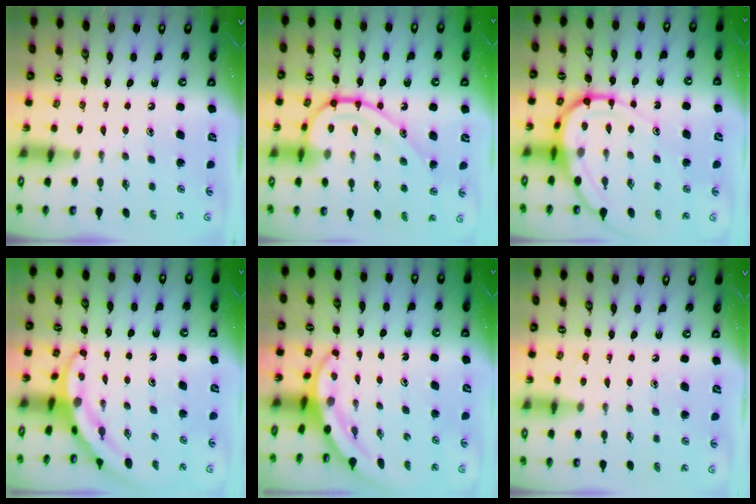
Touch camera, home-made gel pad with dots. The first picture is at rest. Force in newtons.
{"total": 16.3, "press": 16.3, "slide": 0.3}
{"total": 12.5, "press": 12.4, "slide": 1.3}
{"total": 3.3, "press": 3.3, "slide": 0.2}
{"total": 4.8, "press": 4.7, "slide": 0.2}
{"total": 4.1, "press": 4.1, "slide": 0.4}